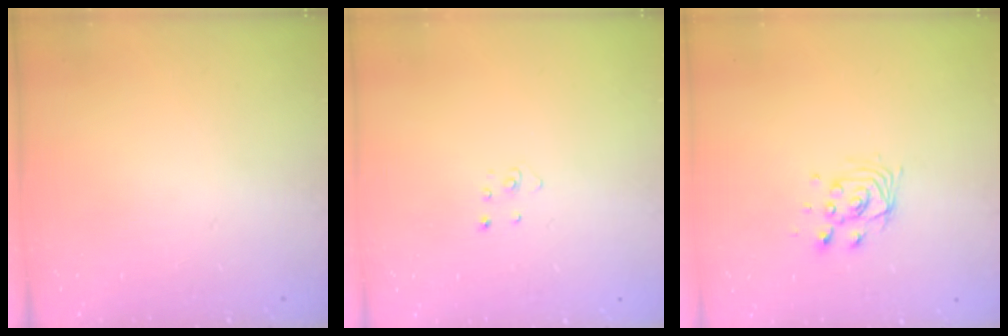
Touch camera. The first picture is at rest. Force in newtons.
{"total": 2.2, "press": 2.2, "slide": 0.2}
{"total": 7.6, "press": 7.6, "slide": 0.5}